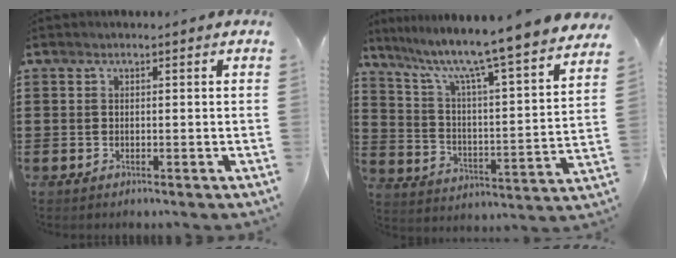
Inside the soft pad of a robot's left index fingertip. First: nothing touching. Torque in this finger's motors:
{"motor_torque": [2.14, 0.00, 1.05, 0.21]}